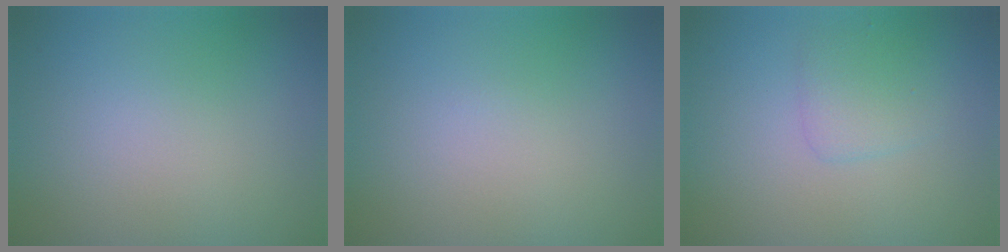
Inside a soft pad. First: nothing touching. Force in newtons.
{"total": 0.0}
{"total": 1.9, "press": 1.9, "slide": 0.1}